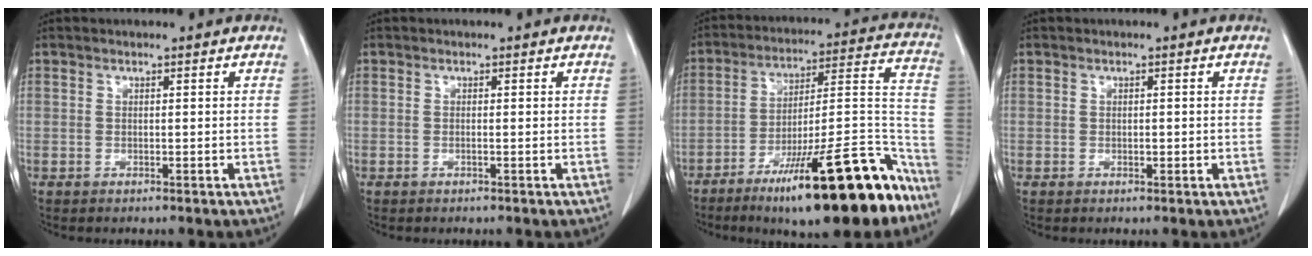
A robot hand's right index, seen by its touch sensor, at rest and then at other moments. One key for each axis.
{"total": 0.0}
{"total": 24.7, "fx": -16.2, "fy": 4.6, "fz": 18.0, "tx": -0.194, "ty": 0.031, "tz": -0.252}
{"total": 0.7, "fx": -0.1, "fy": 0.5, "fz": 0.4, "tx": -0.006, "ty": 0.001, "tz": -0.002}